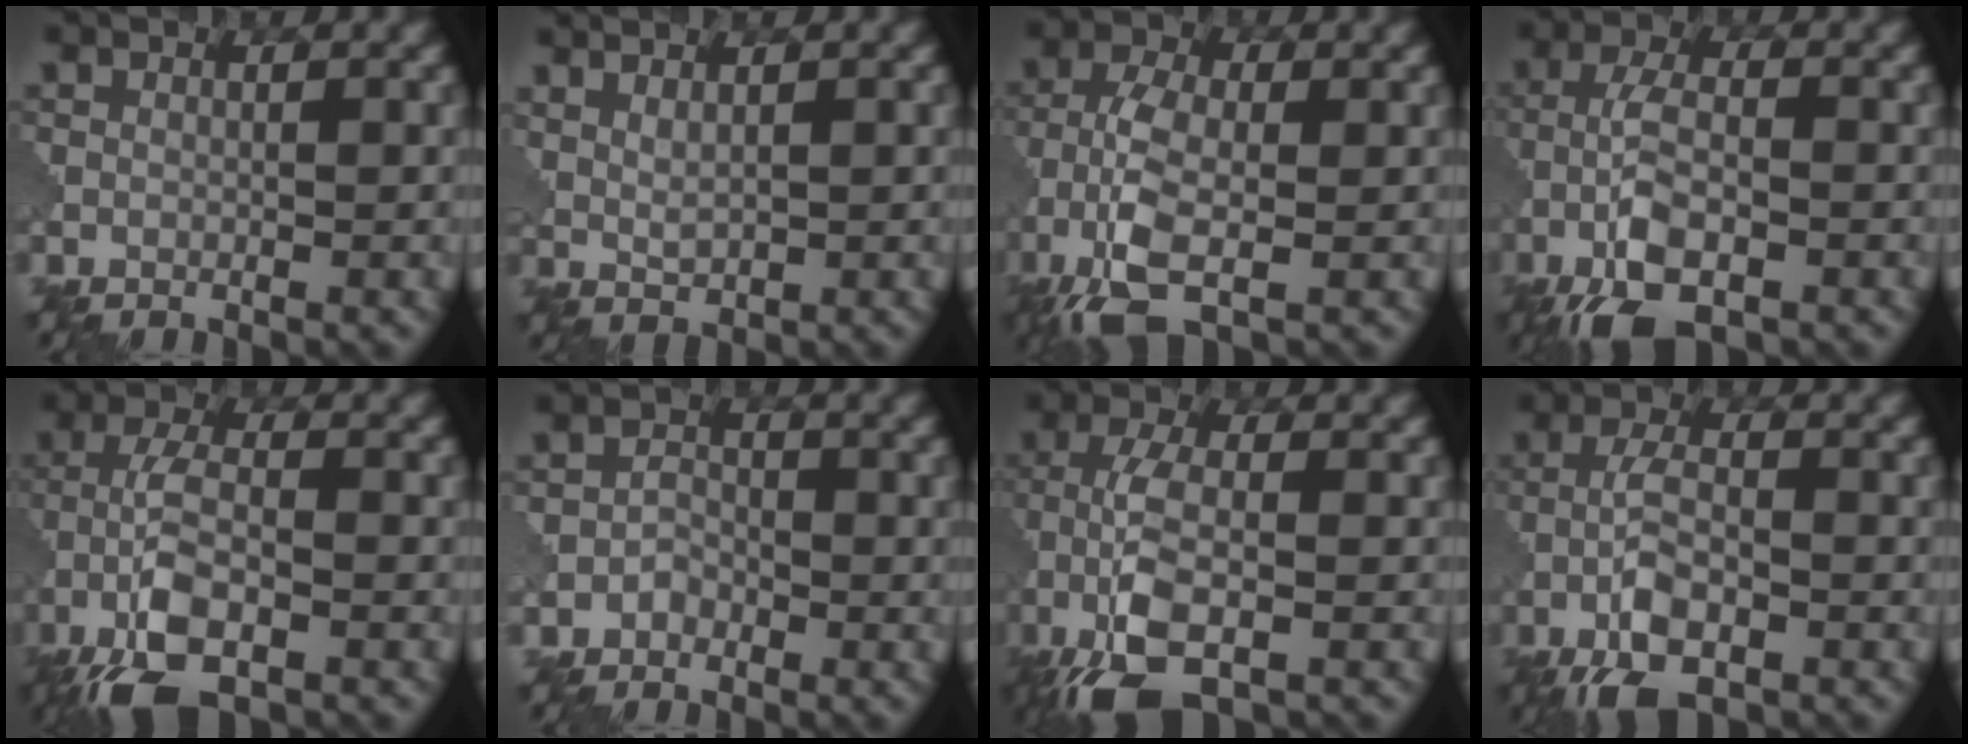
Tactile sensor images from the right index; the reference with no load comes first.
{"total": 1.9, "force": [1.3, 0.5, 1.2], "torque": [-0.030, -0.004, 0.032]}
{"total": 7.6, "force": [-3.5, 3.2, 5.9], "torque": [-0.138, -0.005, -0.076]}
{"total": 6.7, "force": [-3.4, 2.4, 5.3], "torque": [-0.110, 0.002, -0.072]}
{"total": 7.4, "force": [-4.2, 2.6, 5.5], "torque": [-0.115, 0.001, -0.088]}
{"total": 1.6, "force": [-0.9, 1.3, 0.4], "torque": [-0.002, 0.005, -0.019]}
{"total": 7.7, "force": [-4.1, 2.7, 5.9], "torque": [-0.129, -0.001, -0.085]}
{"total": 5.9, "force": [-2.9, 2.2, 4.7], "torque": [-0.096, -0.001, -0.064]}